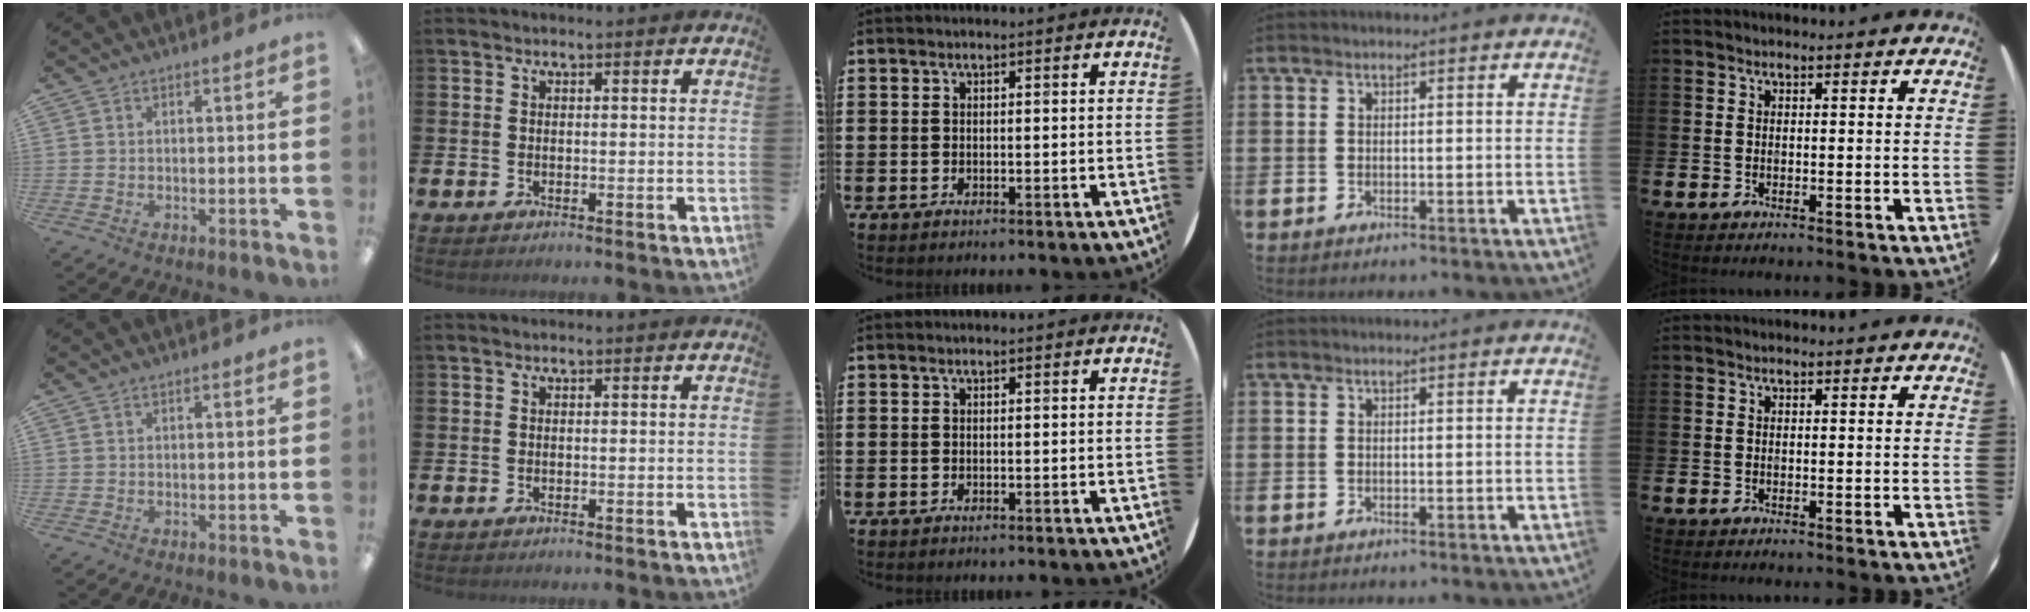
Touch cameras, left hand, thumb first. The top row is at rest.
{}